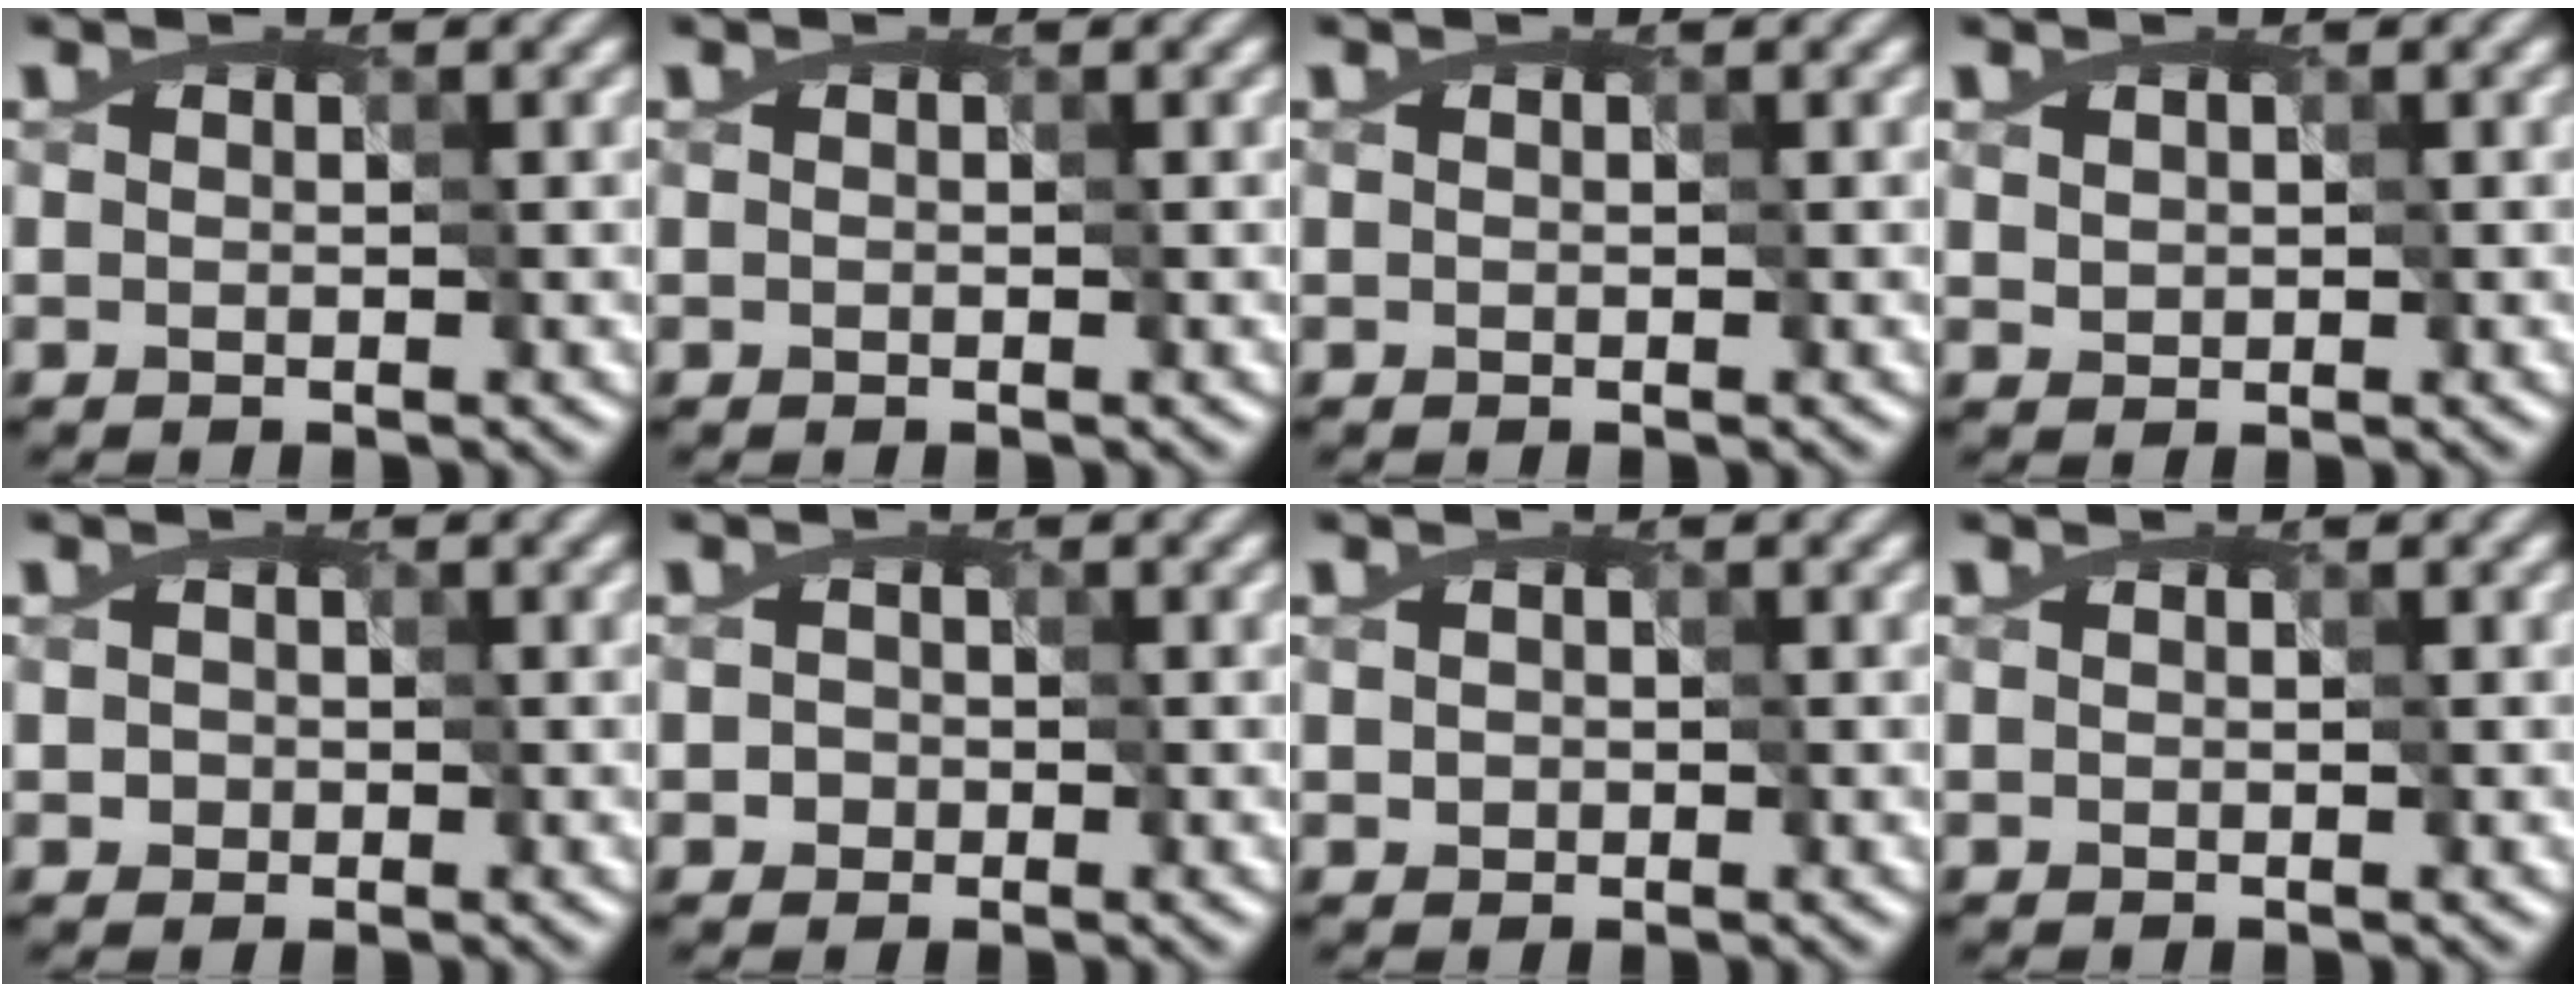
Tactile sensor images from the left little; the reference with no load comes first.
{"total": 0.0}
{"total": 0.0}
{"total": 1.1, "force": [0.3, 1.0, 0.4], "torque": [-0.028, -0.003, 0.023]}
{"total": 1.1, "force": [-0.5, 1.0, 0.3], "torque": [-0.012, 0.003, 0.000]}
{"total": 1.4, "force": [-0.8, 1.2, 0.2], "torque": [-0.008, 0.003, -0.011]}
{"total": 1.0, "force": [-0.1, 0.9, 0.4], "torque": [-0.016, 0.003, 0.007]}
{"total": 0.0}